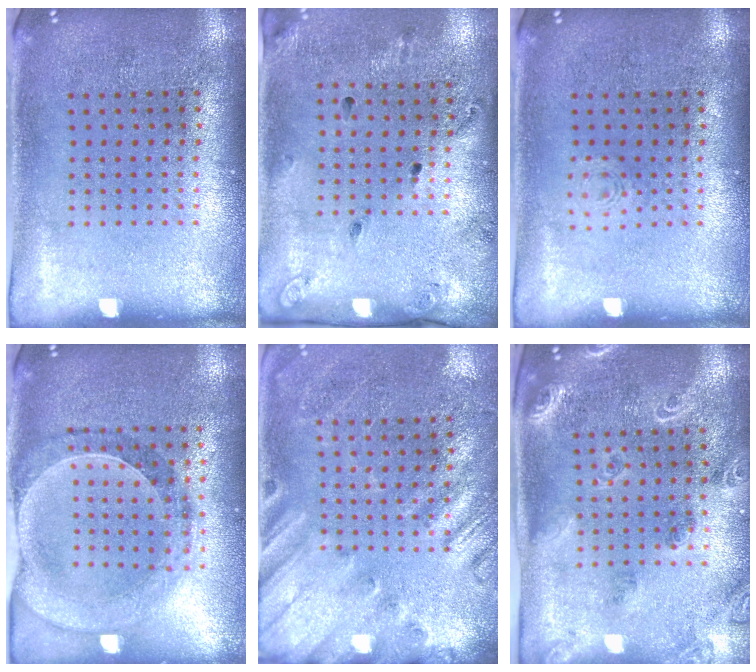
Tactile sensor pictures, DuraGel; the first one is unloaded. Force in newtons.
{"total": 1.8, "press": 1.2, "slide": 1.4}
{"total": 0.7, "press": 0.7, "slide": 0.1}
{"total": 0.6, "press": 0.6, "slide": 0.2}
{"total": 2.4, "press": 2.0, "slide": 1.3}
{"total": 1.8, "press": 1.7, "slide": 0.4}